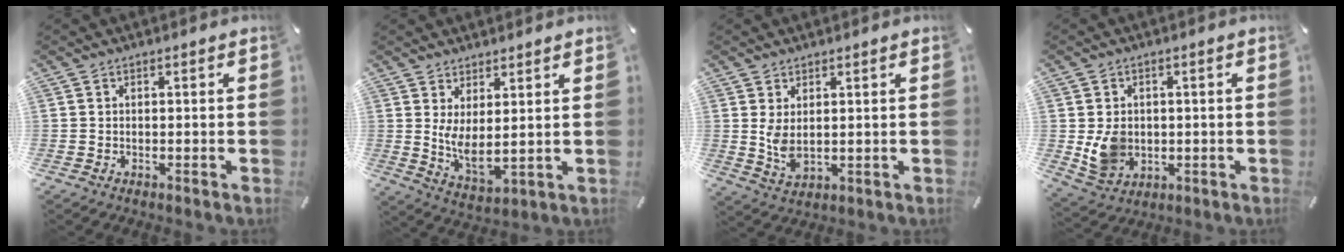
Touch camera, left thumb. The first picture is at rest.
{"total": 6.5, "force": [2.9, 2.7, 5.2], "torque": [-0.107, -0.030, 0.053]}
{"total": 5.0, "force": [1.3, 2.7, 4.1], "torque": [-0.107, -0.009, 0.019]}
{"total": 7.2, "force": [-0.1, 6.5, 3.1], "torque": [-0.073, -0.003, -0.005]}